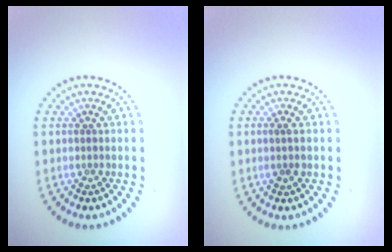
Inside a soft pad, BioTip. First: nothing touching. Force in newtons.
{"total": 0.9, "press": 0.8, "slide": 0.4}